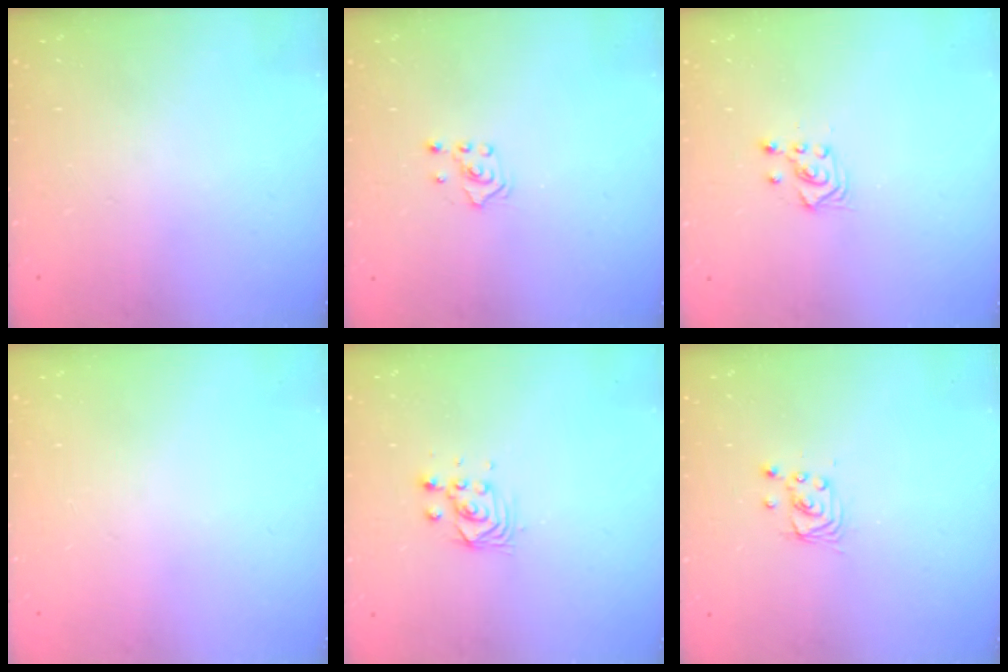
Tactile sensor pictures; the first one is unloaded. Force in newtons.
{"total": 2.4, "press": 2.2, "slide": 0.8}
{"total": 3.4, "press": 3.3, "slide": 0.9}
{"total": 0.0}
{"total": 2.8, "press": 2.8, "slide": 0.2}
{"total": 2.9, "press": 2.9, "slide": 0.2}